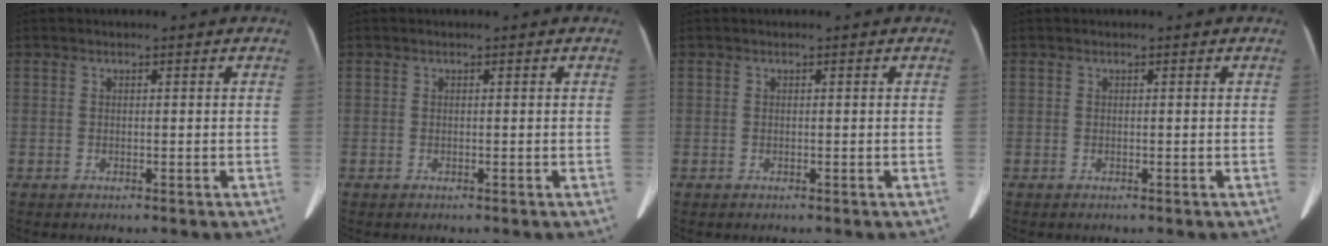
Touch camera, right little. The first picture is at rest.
{"total": 0.0}
{"total": 0.0}
{"total": 0.0}